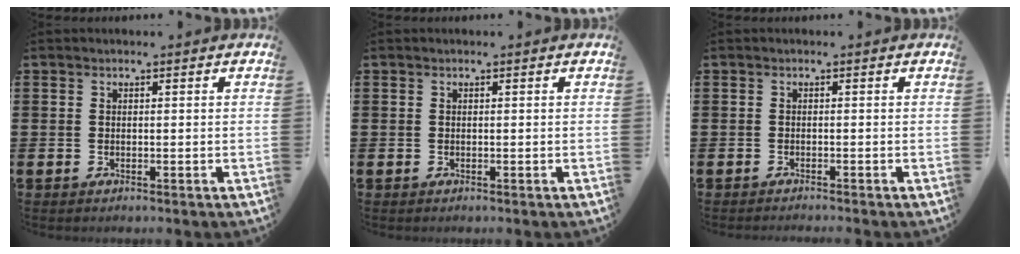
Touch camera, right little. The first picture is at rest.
{"total": 0.0}
{"total": 0.5, "force": [-0.5, -0.1, 0.1], "torque": [-0.001, -0.002, -0.010]}